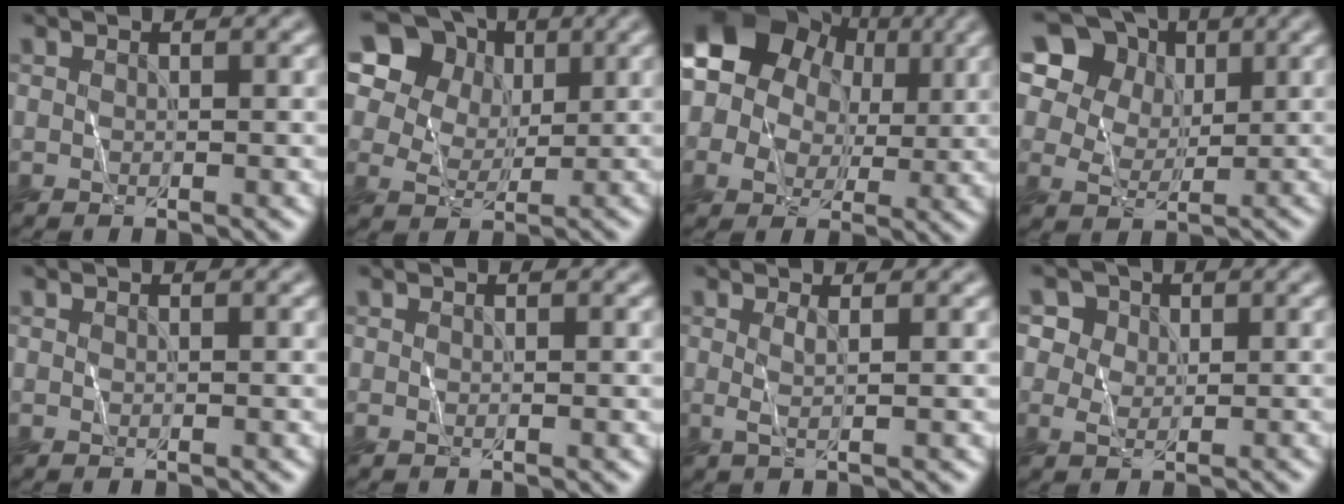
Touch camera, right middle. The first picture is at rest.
{"total": 15.4, "force": [7.6, 11.8, 6.3], "torque": [-0.176, 0.039, 0.141]}
{"total": 12.6, "force": [5.0, 10.0, 5.9], "torque": [-0.126, 0.043, 0.074]}
{"total": 14.0, "force": [7.1, 10.6, 5.8], "torque": [-0.163, 0.037, 0.134]}
{"total": 0.0}
{"total": 0.0}
{"total": 1.5, "force": [0.3, 0.4, 1.3], "torque": [-0.023, -0.002, 0.000]}
{"total": 4.2, "force": [1.9, 3.3, 1.8], "torque": [-0.028, 0.013, 0.019]}